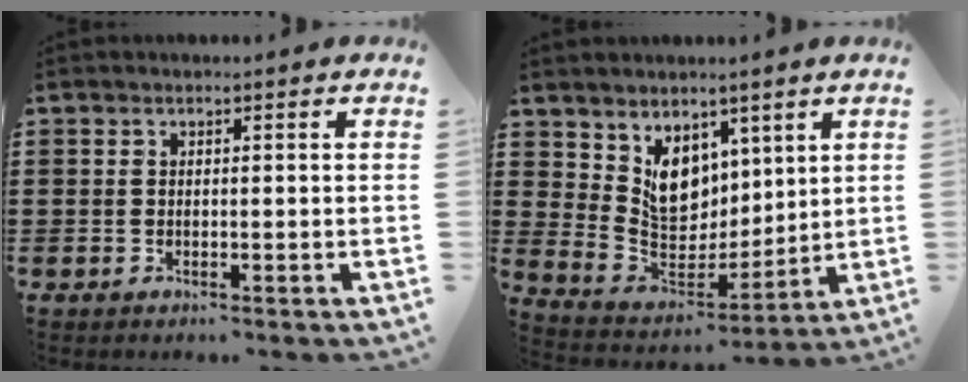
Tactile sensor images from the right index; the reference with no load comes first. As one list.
[{"total": 8.2, "force": [4.5, 5.9, 3.3], "torque": [-0.087, -0.019, 0.091]}]